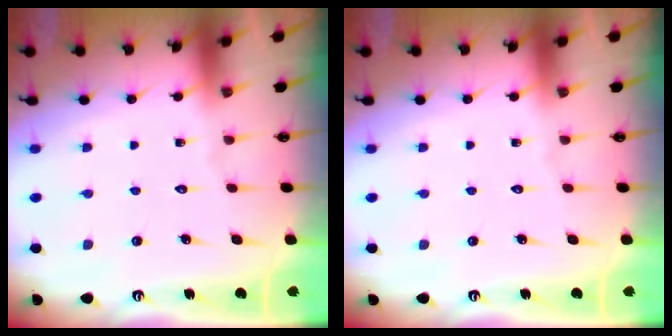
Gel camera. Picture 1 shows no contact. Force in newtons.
{"total": 0.0}